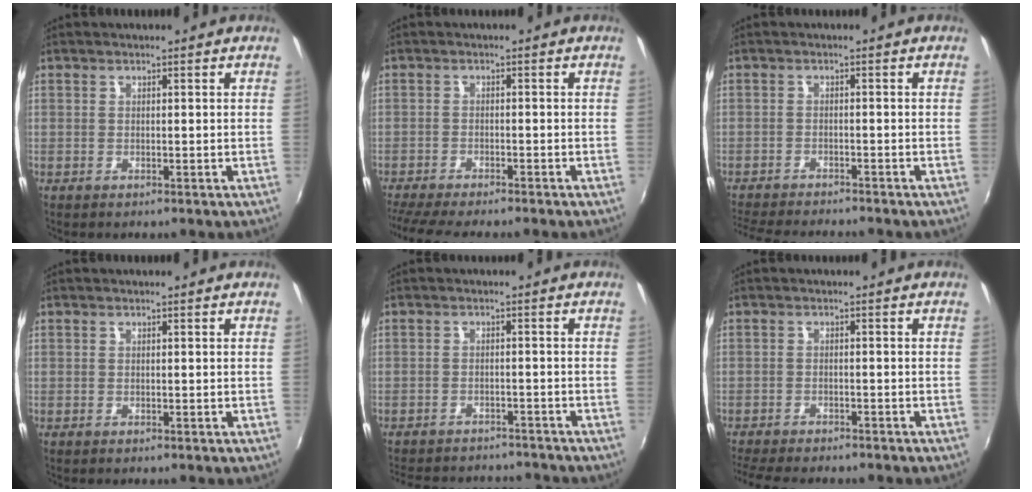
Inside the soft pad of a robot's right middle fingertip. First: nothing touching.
{"total": 8.1, "force": [-7.2, 0.0, 3.7], "torque": [-0.090, -0.024, -0.113]}
{"total": 9.1, "force": [-8.4, 0.6, 3.3], "torque": [-0.087, -0.018, -0.138]}
{"total": 0.0}
{"total": 13.8, "force": [-12.2, 4.3, 4.7], "torque": [-0.110, 0.001, -0.167]}
{"total": 8.9, "force": [-7.9, 1.4, 3.7], "torque": [-0.093, -0.022, -0.123]}